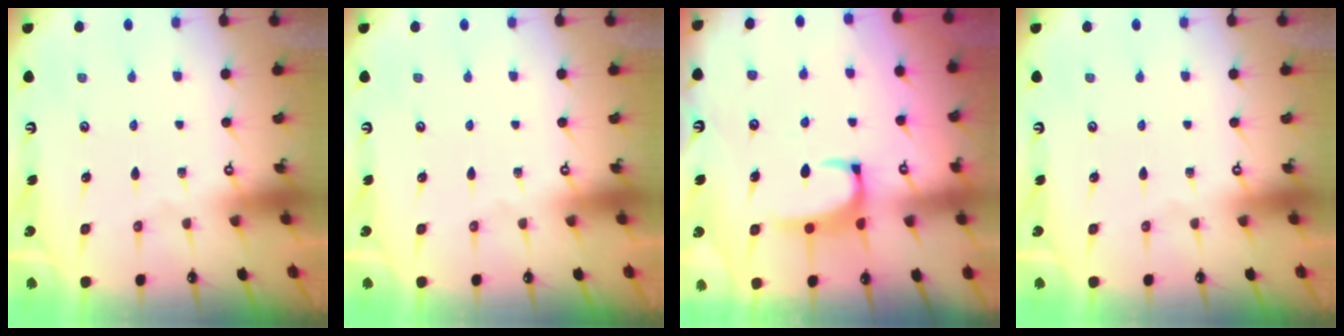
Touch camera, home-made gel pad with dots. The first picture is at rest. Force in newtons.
{"total": 0.0}
{"total": 2.4, "press": 2.3, "slide": 0.7}
{"total": 0.0}